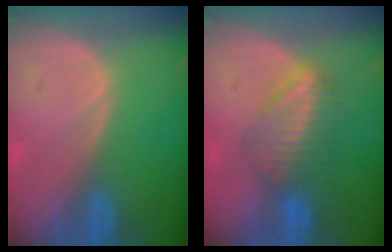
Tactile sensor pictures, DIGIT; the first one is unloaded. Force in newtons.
{"total": 6.3, "press": 6.1, "slide": 1.4}